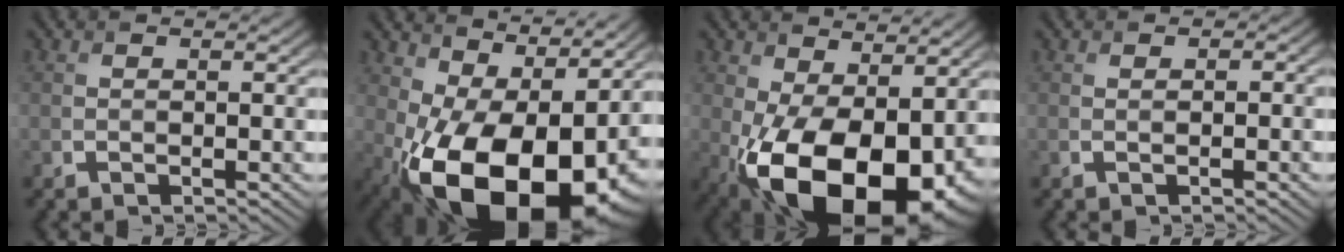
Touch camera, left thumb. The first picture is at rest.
{"total": 18.5, "force": [-2.7, 10.1, 15.3], "torque": [-0.226, -0.025, -0.030]}
{"total": 17.5, "force": [-4.3, 9.6, 13.9], "torque": [-0.243, -0.044, -0.047]}
{"total": 0.5, "force": [0.0, 0.2, 0.5], "torque": [-0.008, 0.000, 0.001]}